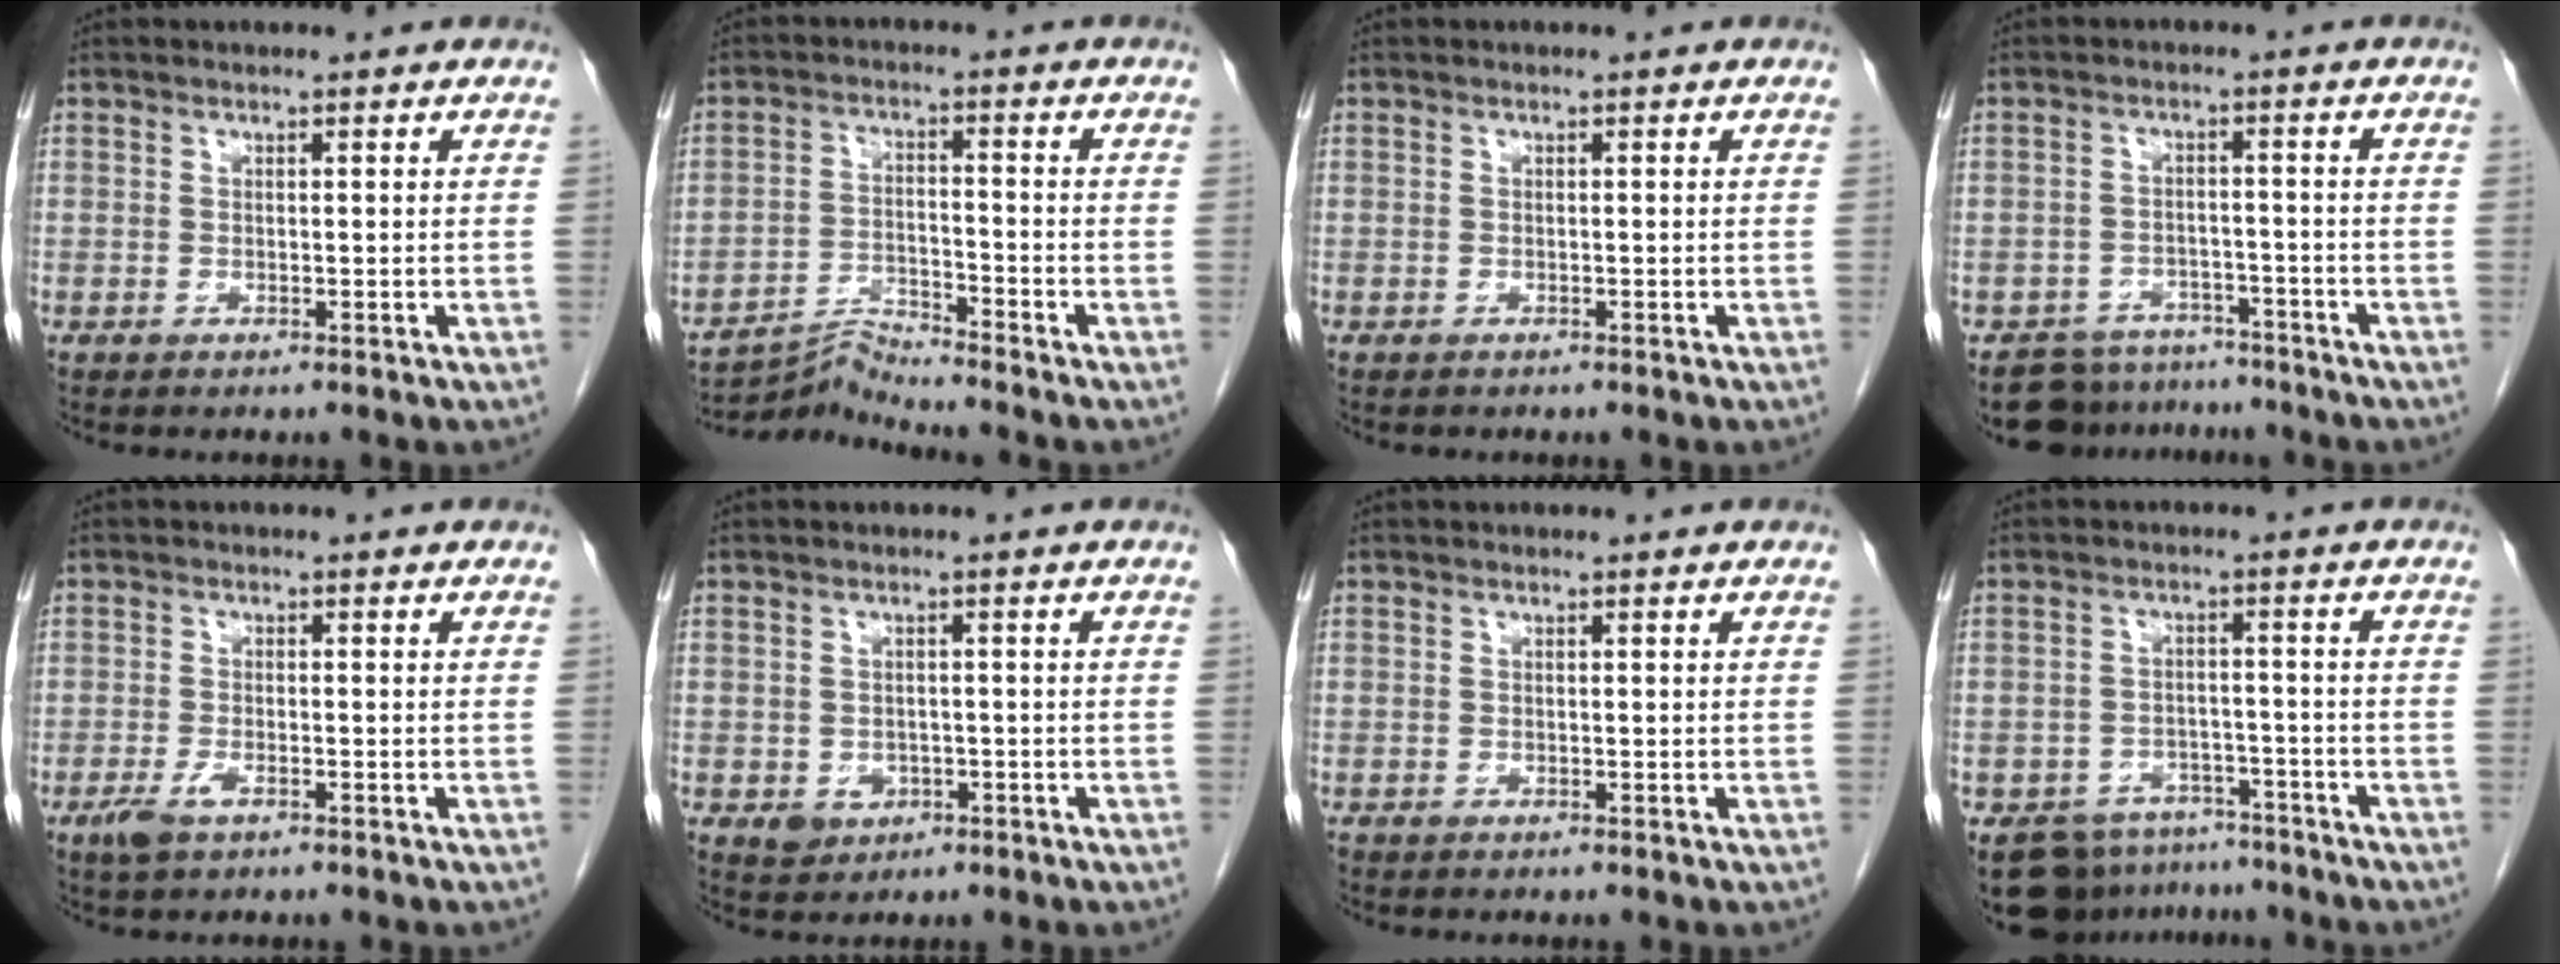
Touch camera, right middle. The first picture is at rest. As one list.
[{"total": 5.6, "force": [-5.1, -2.1, -1.1], "torque": [0.006, -0.010, -0.094]}, {"total": 0.0}, {"total": 7.1, "force": [-6.4, 3.1, -0.4], "torque": [0.018, 0.017, -0.090]}, {"total": 2.7, "force": [-1.6, 0.9, 2.0], "torque": [-0.047, -0.002, -0.029]}, {"total": 3.0, "force": [-1.1, 2.6, 1.1], "torque": [-0.014, 0.003, -0.006]}, {"total": 0.0}, {"total": 9.2, "force": [-7.6, 5.0, 1.3], "torque": [-0.014, 0.015, -0.104]}]